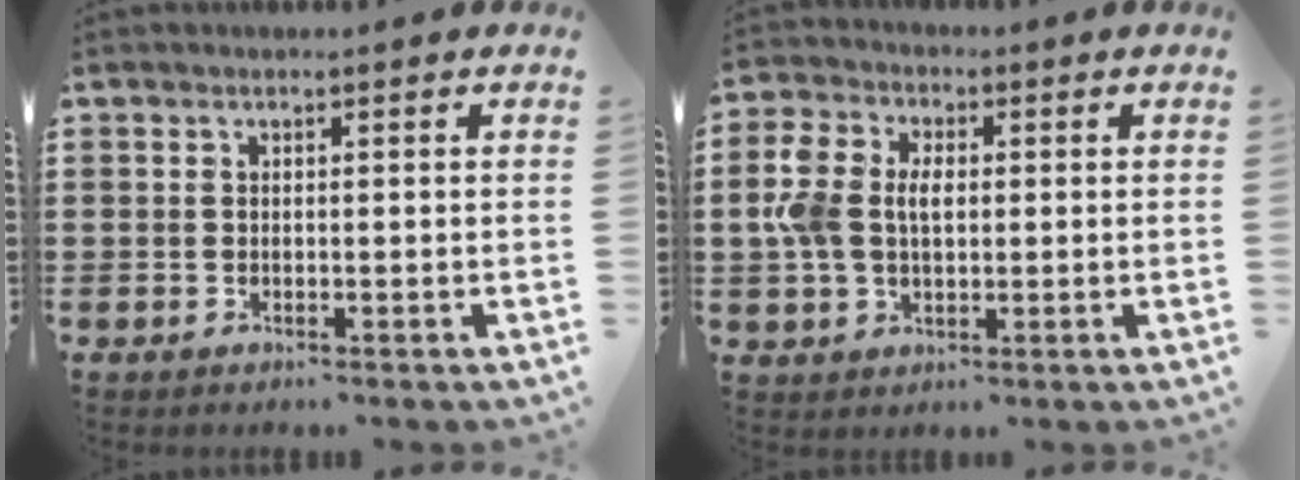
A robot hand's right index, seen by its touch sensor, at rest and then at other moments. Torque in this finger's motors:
{"motor_torque": [0.56, 0.10, 0.34, 0.17]}